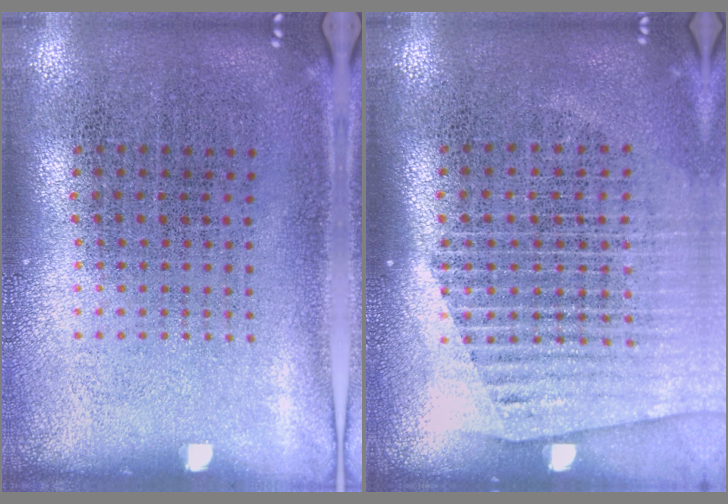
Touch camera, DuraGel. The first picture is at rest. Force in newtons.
{"total": 1.5, "press": 1.4, "slide": 0.5}